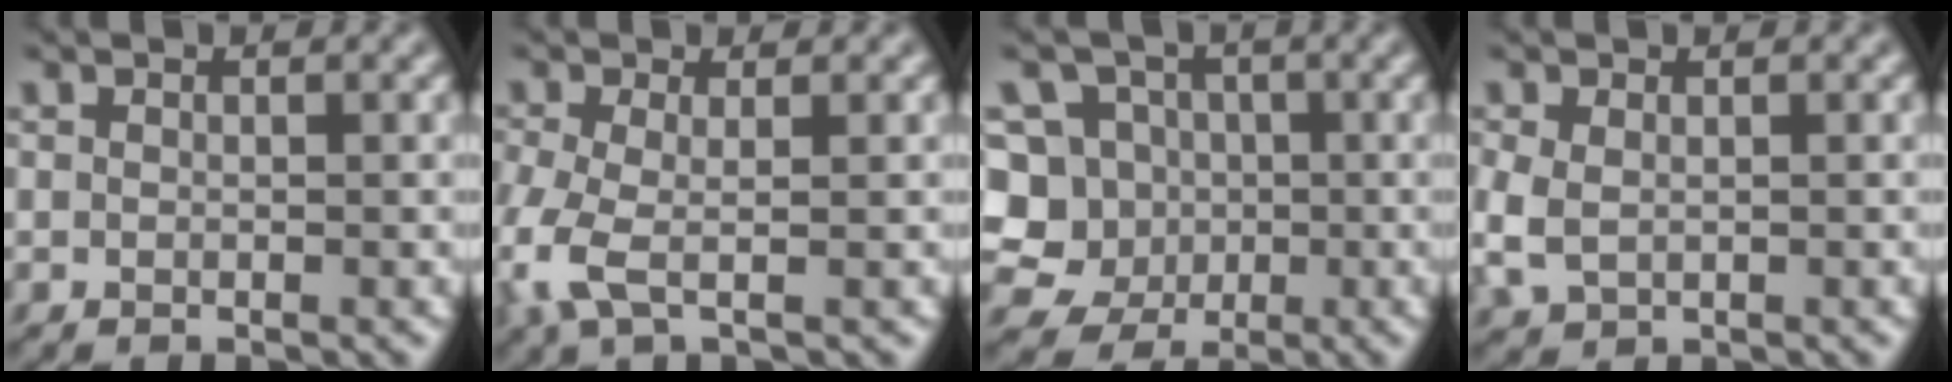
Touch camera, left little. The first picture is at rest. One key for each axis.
{"total": 4.2, "fx": -1.4, "fy": 1.8, "fz": 3.5, "tx": -0.106, "ty": -0.002, "tz": -0.033}
{"total": 10.0, "fx": -1.2, "fy": 9.4, "fz": 3.2, "tx": -0.088, "ty": 0.039, "tz": -0.057}
{"total": 2.9, "fx": -0.2, "fy": 2.0, "fz": 2.1, "tx": -0.071, "ty": -0.003, "tz": -0.002}